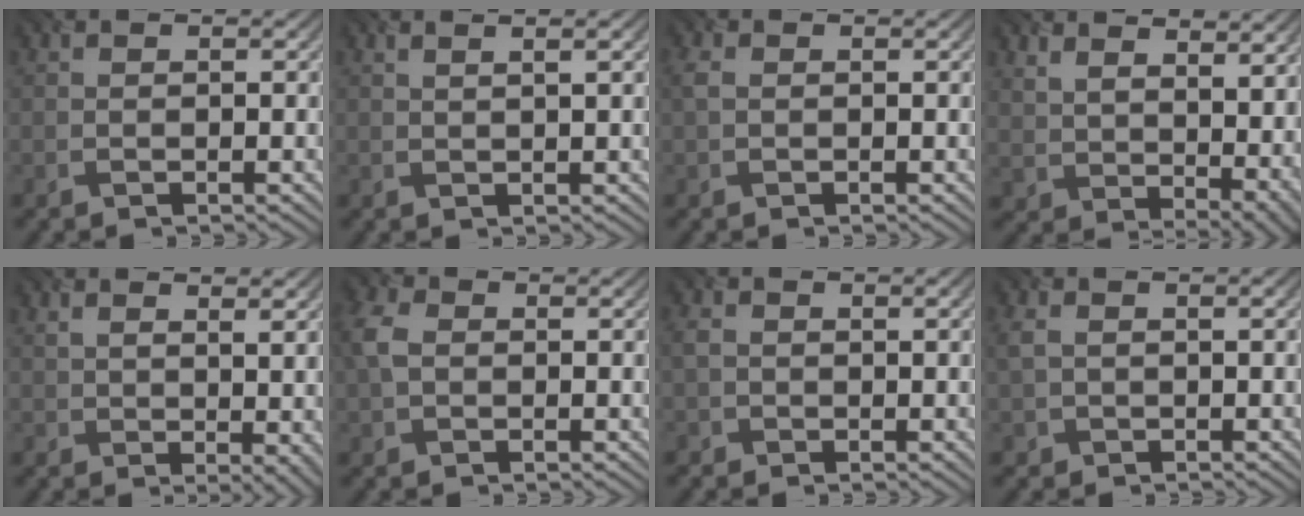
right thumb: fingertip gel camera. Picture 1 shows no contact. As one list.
[{"total": 2.4, "force": [1.2, 0.4, 2.0], "torque": [-0.026, 0.007, 0.013]}, {"total": 1.5, "force": [0.2, 1.1, 1.0], "torque": [-0.030, 0.007, 0.002]}, {"total": 10.8, "force": [6.1, 5.2, 7.3], "torque": [-0.137, -0.001, 0.122]}, {"total": 4.8, "force": [1.5, 1.5, 4.3], "torque": [-0.057, 0.003, 0.033]}, {"total": 4.0, "force": [0.2, 2.9, 2.7], "torque": [-0.077, 0.011, -0.004]}, {"total": 1.9, "force": [-0.1, 1.6, 1.0], "torque": [-0.026, 0.000, -0.007]}, {"total": 2.8, "force": [0.6, 1.7, 2.2], "torque": [-0.055, 0.005, 0.009]}]